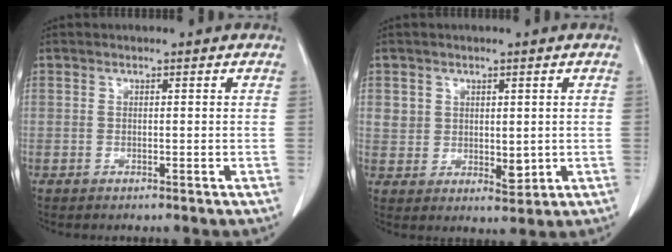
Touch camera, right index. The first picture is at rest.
{"total": 4.7, "force": [1.0, 3.8, 2.6], "torque": [-0.033, -0.010, 0.026]}